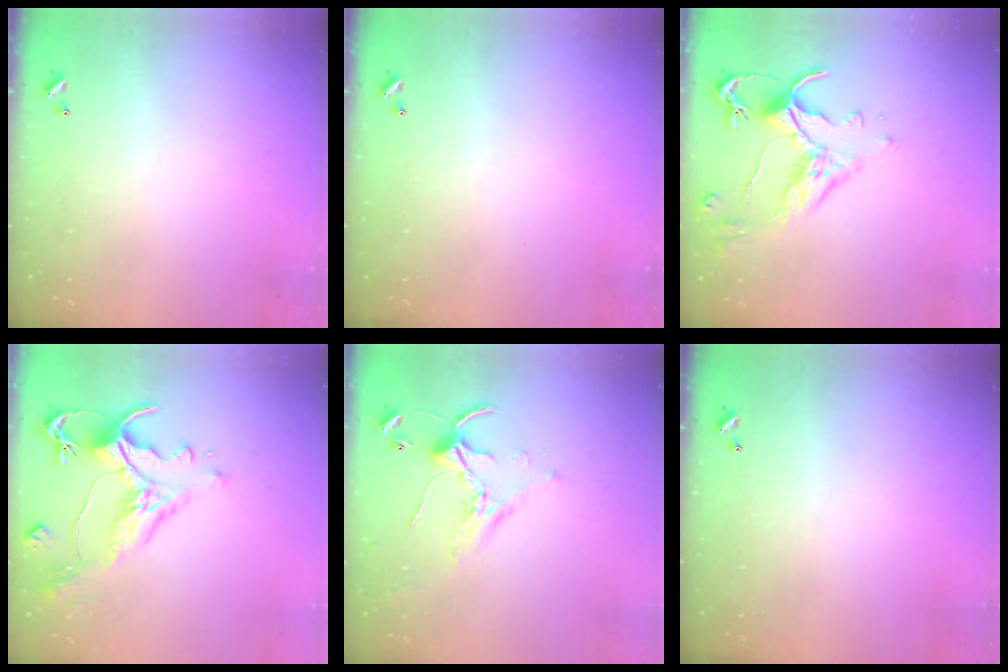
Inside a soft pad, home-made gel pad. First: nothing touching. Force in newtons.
{"total": 0.0}
{"total": 2.5, "press": 2.1, "slide": 1.4}
{"total": 1.5, "press": 0.1, "slide": 1.5}
{"total": 1.5, "press": 1.5, "slide": 0.3}
{"total": 0.0}